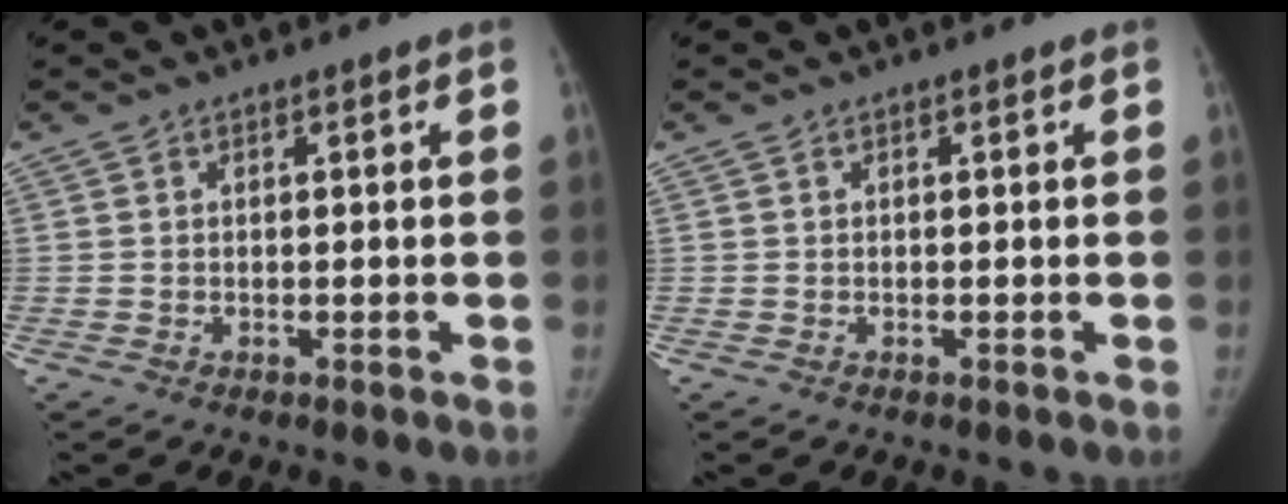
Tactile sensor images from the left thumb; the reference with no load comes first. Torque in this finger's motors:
{"motor_torque": [-0.01, -0.01, 0.21, -0.12, 0.00]}